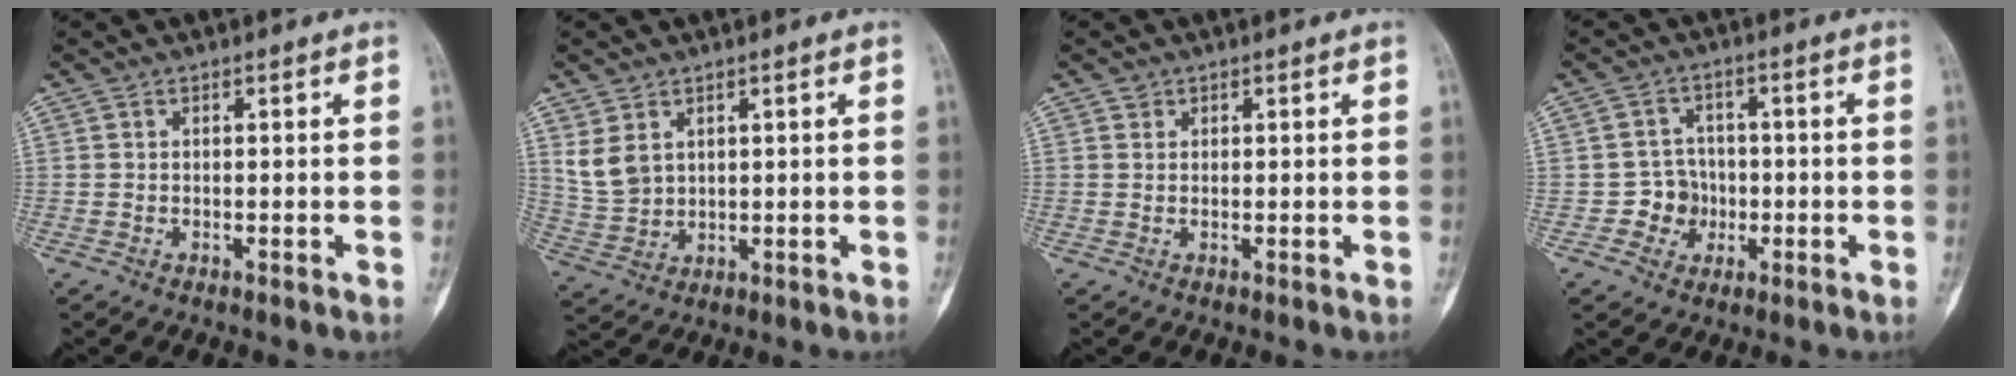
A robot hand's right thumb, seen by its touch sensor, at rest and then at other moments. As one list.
[{"total": 5.6, "force": [2.5, 4.0, 3.1], "torque": [-0.056, -0.009, 0.065]}, {"total": 0.8, "force": [0.5, 0.6, 0.1], "torque": [0.005, -0.001, 0.006]}, {"total": 5.0, "force": [-1.3, 4.8, 0.9], "torque": [0.022, 0.016, -0.025]}]